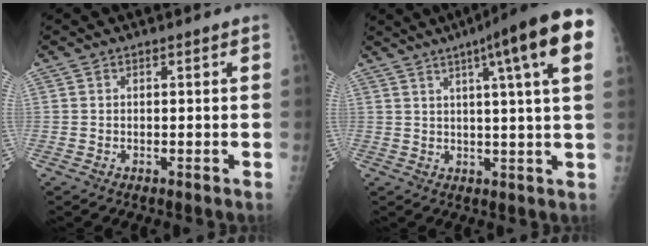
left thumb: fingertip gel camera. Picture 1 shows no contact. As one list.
[{"total": 16.3, "force": [7.4, 1.2, 14.5], "torque": [-0.201, 0.000, 0.086]}]